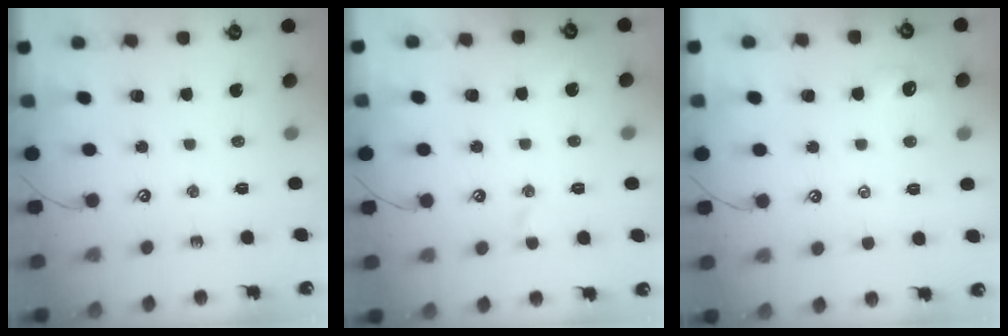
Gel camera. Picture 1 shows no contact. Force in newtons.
{"total": 1.7, "press": 1.6, "slide": 0.6}
{"total": 1.0, "press": 0.8, "slide": 0.6}